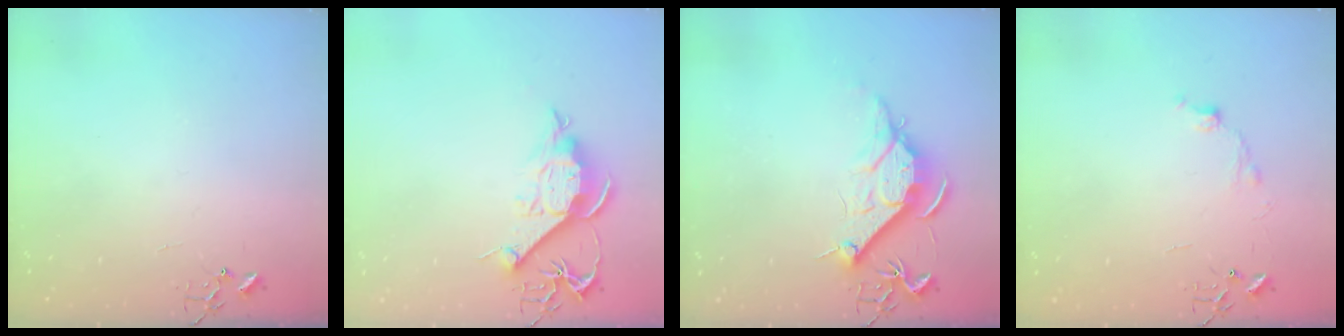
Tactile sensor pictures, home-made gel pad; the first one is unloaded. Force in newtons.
{"total": 10.6, "press": 10.6, "slide": 0.4}
{"total": 12.2, "press": 12.2, "slide": 1.1}
{"total": 6.7, "press": 6.7, "slide": 0.9}